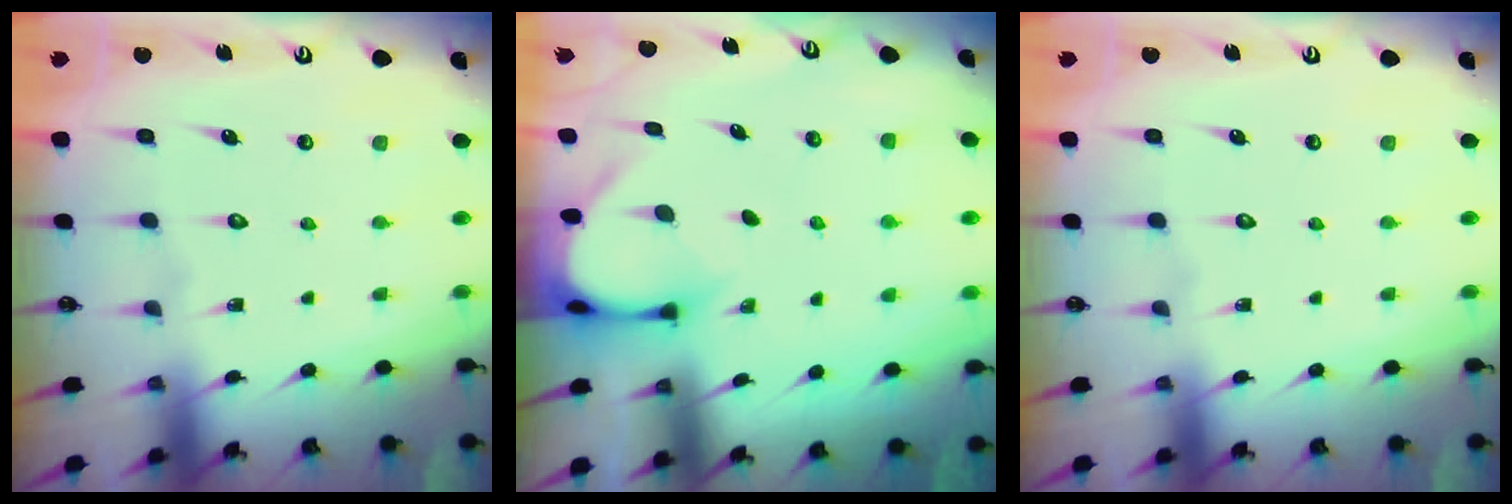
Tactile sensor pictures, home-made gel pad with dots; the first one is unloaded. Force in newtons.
{"total": 3.4, "press": 3.4, "slide": 0.3}
{"total": 0.0}